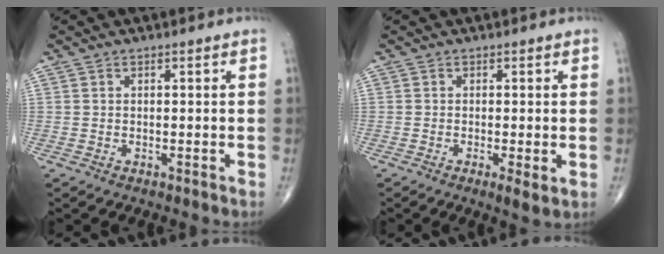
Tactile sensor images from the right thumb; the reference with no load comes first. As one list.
[{"total": 2.9, "force": [-0.7, 0.6, 2.8], "torque": [-0.053, -0.012, -0.015]}]